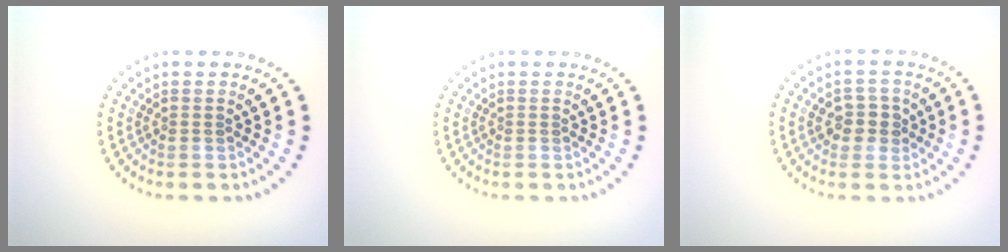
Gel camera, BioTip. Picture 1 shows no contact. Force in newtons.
{"total": 0.0}
{"total": 2.5, "press": 2.5, "slide": 0.5}